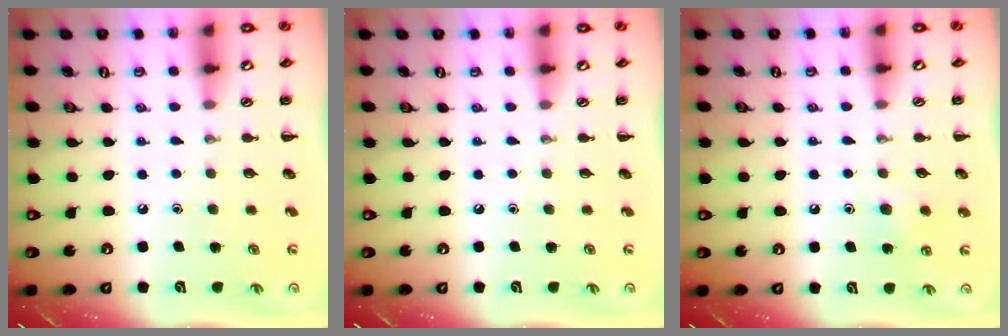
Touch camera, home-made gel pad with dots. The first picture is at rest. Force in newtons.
{"total": 0.0}
{"total": 4.9, "press": 4.6, "slide": 1.5}